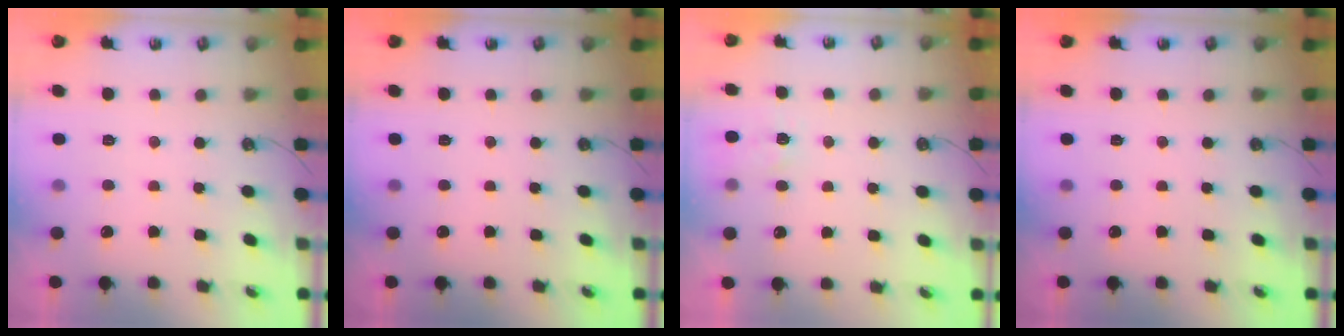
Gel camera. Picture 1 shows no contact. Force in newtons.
{"total": 0.0}
{"total": 4.7, "press": 4.6, "slide": 0.5}
{"total": 0.0}